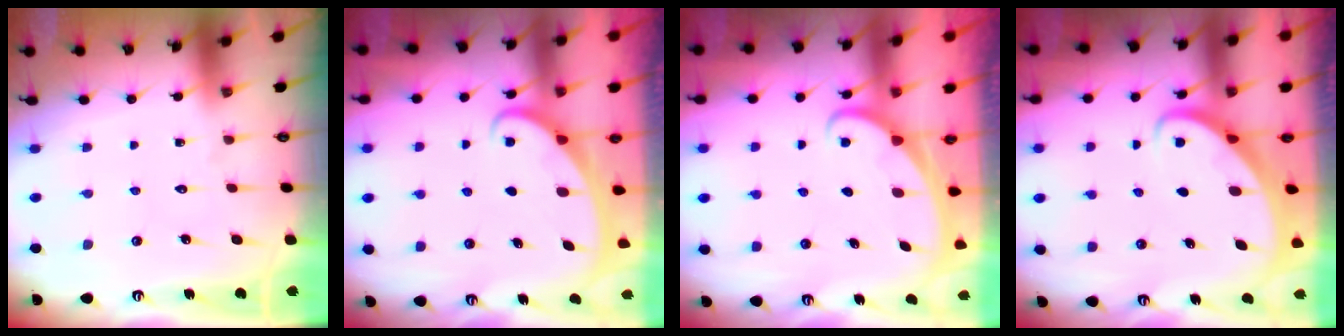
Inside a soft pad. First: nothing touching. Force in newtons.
{"total": 2.3, "press": 2.3, "slide": 0.4}
{"total": 1.7, "press": 1.7, "slide": 0.1}
{"total": 2.6, "press": 2.6, "slide": 0.3}